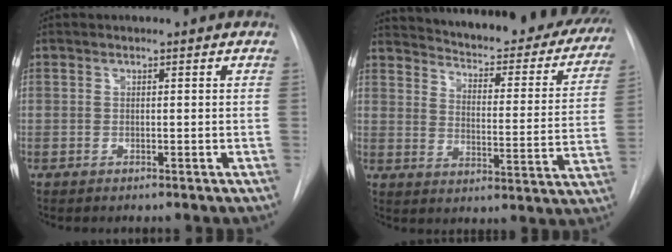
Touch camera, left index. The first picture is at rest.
{"total": 30.9, "force": [27.7, 7.2, 11.7], "torque": [-0.183, -0.083, 0.329]}